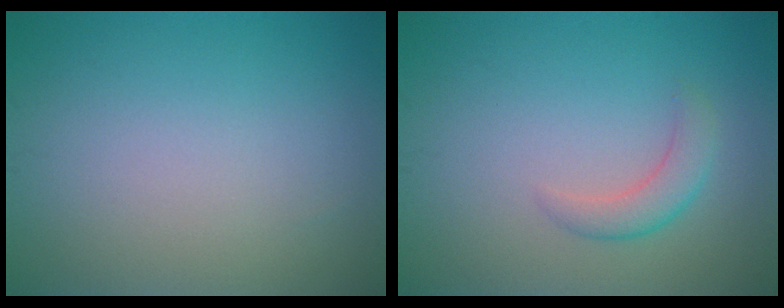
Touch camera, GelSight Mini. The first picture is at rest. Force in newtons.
{"total": 2.1, "press": 2.1, "slide": 0.1}